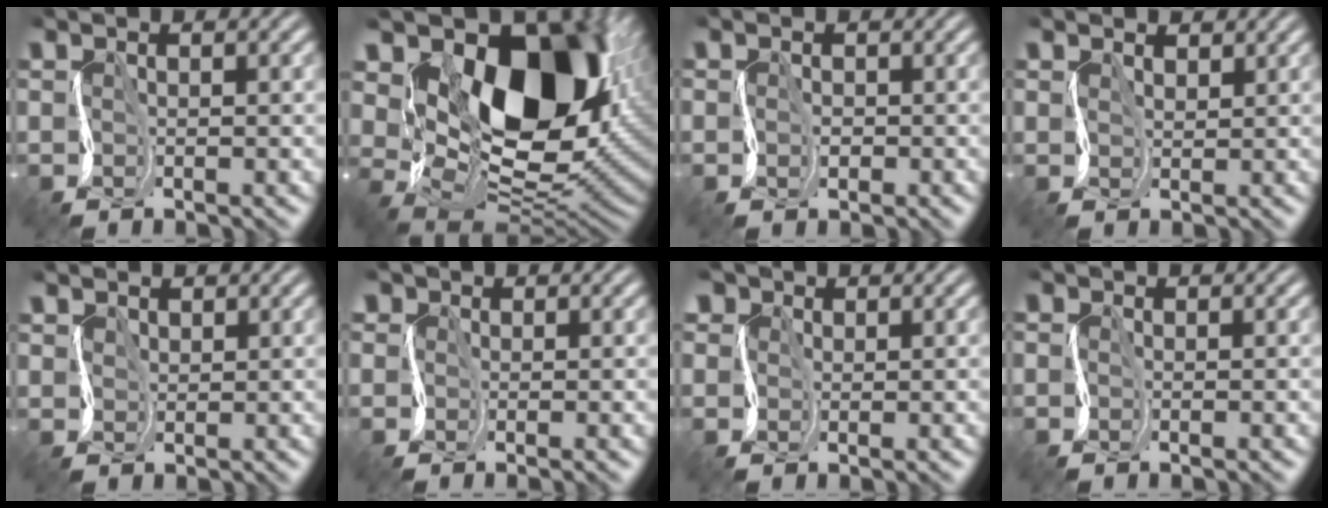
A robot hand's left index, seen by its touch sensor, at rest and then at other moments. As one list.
[{"total": 15.5, "force": [5.5, 10.0, 10.5], "torque": [-0.143, 0.005, 0.097]}, {"total": 1.4, "force": [-0.1, 1.3, 0.1], "torque": [0.003, 0.007, -0.008]}, {"total": 2.5, "force": [1.8, 1.7, 0.4], "torque": [-0.025, 0.009, 0.019]}, {"total": 2.5, "force": [1.7, 1.8, 0.1], "torque": [-0.015, 0.015, 0.015]}, {"total": 6.0, "force": [0.4, 4.8, 3.6], "torque": [-0.031, 0.016, -0.038]}, {"total": 7.3, "force": [2.4, 5.8, 3.6], "torque": [-0.049, 0.032, -0.006]}, {"total": 2.3, "force": [-0.5, 1.8, 1.4], "torque": [-0.004, 0.014, -0.028]}]